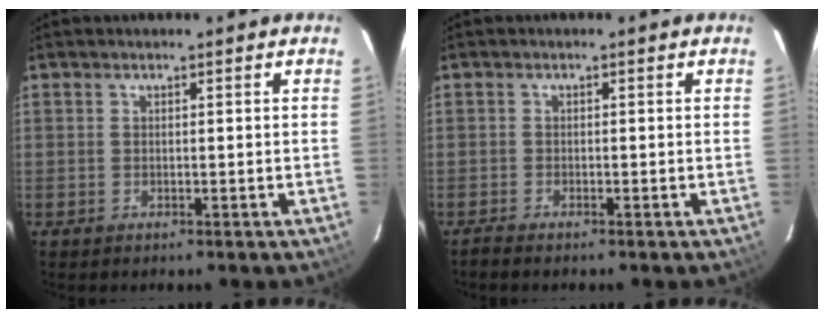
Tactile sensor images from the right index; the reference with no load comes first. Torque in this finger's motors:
{"motor_torque": [0.08, 0.02, 0.05, 0.01]}